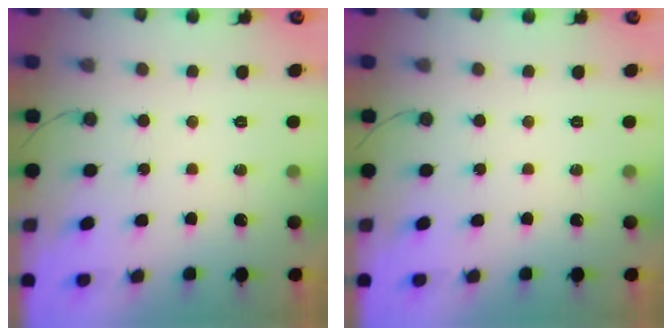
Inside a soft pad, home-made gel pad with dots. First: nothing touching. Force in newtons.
{"total": 0.0}